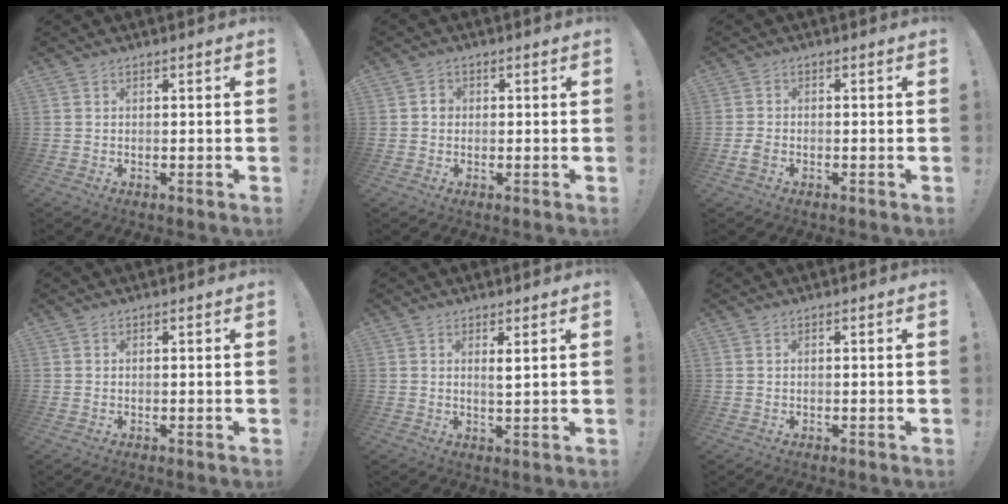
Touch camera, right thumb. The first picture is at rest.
{"total": 2.3, "force": [-0.3, 2.0, 1.1], "torque": [-0.005, 0.001, -0.009]}
{"total": 2.2, "force": [-1.2, 1.2, 1.4], "torque": [-0.033, 0.004, -0.021]}
{"total": 0.0}
{"total": 2.2, "force": [1.3, 0.1, 1.8], "torque": [-0.017, -0.013, 0.017]}
{"total": 0.0}